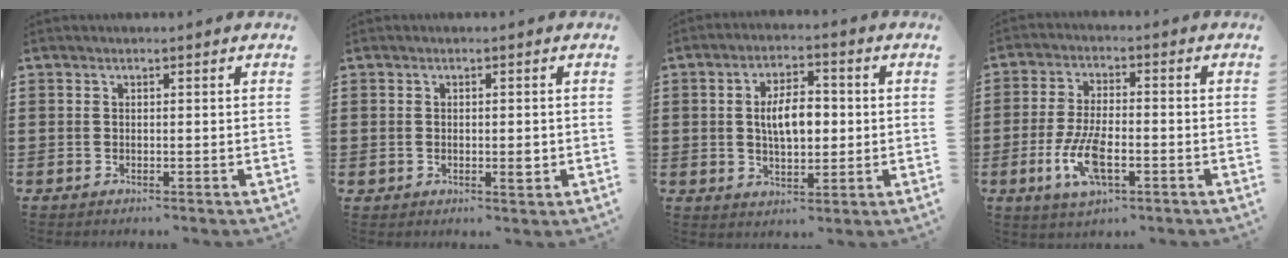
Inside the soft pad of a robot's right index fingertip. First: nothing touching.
{"total": 2.0, "force": [-0.2, 1.1, 1.7], "torque": [-0.030, 0.003, -0.003]}
{"total": 6.1, "force": [0.3, 3.0, 5.4], "torque": [-0.090, 0.004, -0.001]}
{"total": 8.2, "force": [-2.7, 3.2, 7.0], "torque": [-0.161, -0.012, -0.053]}